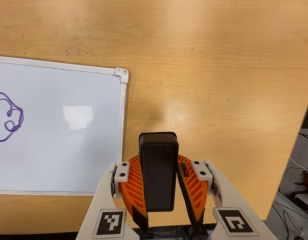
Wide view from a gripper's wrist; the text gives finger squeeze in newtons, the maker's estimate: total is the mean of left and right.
{"total": 7.1, "left": 6.6, "right": 7.7}